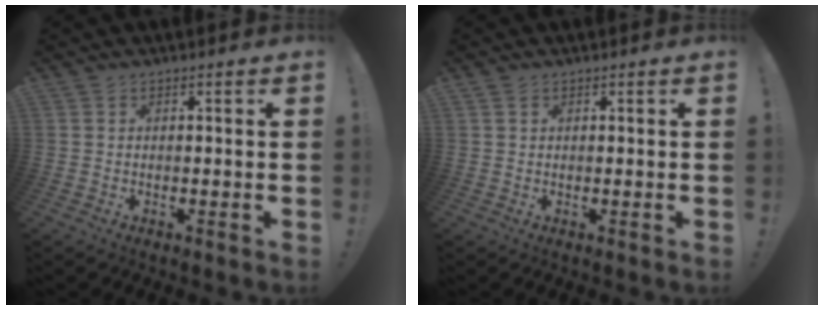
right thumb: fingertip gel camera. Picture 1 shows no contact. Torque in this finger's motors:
{"motor_torque": [-0.26, -0.36, -0.38, 0.22, -0.02]}